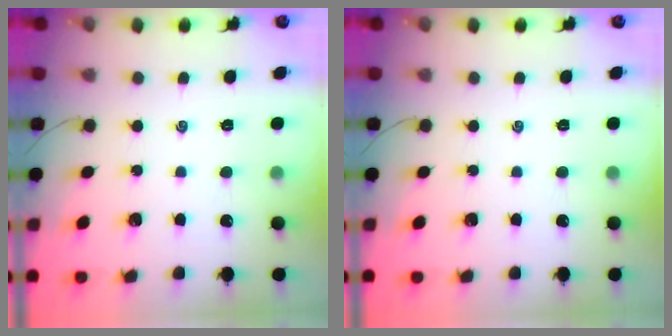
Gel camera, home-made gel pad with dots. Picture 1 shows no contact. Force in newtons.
{"total": 0.0}